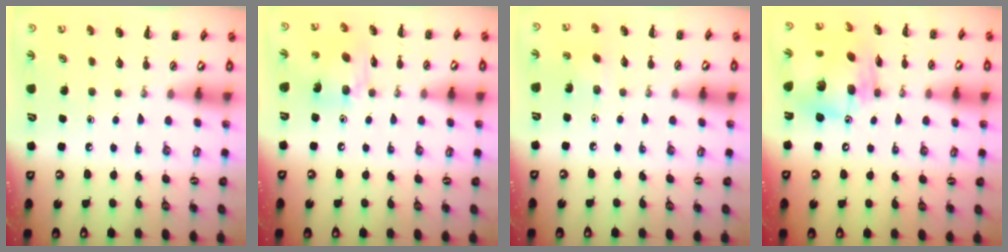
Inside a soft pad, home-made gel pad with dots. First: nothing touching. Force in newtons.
{"total": 8.8, "press": 8.8, "slide": 0.6}
{"total": 2.8, "press": 2.6, "slide": 0.9}
{"total": 14.0, "press": 13.3, "slide": 4.3}